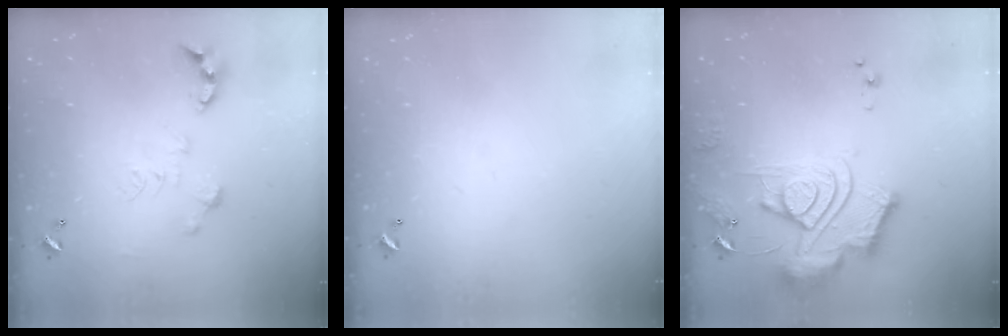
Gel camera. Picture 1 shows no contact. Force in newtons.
{"total": 0.0}
{"total": 18.3, "press": 18.2, "slide": 1.9}